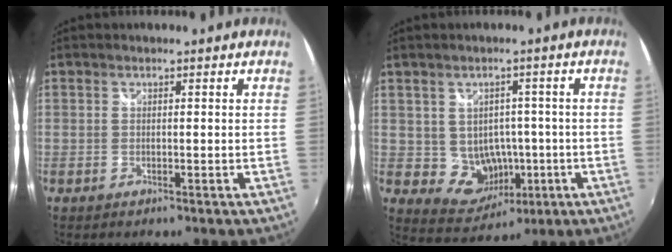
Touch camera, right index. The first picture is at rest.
{"total": 7.6, "force": [-0.9, 7.0, 2.8], "torque": [-0.062, 0.004, 0.009]}